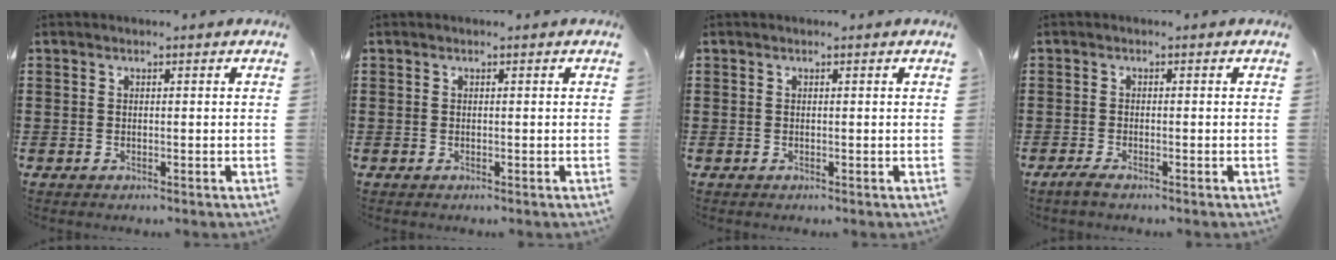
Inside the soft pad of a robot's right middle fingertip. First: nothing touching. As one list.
[{"total": 0.0}, {"total": 0.0}, {"total": 1.1, "force": [-0.8, 0.0, 0.8], "torque": [-0.014, -0.003, -0.014]}]